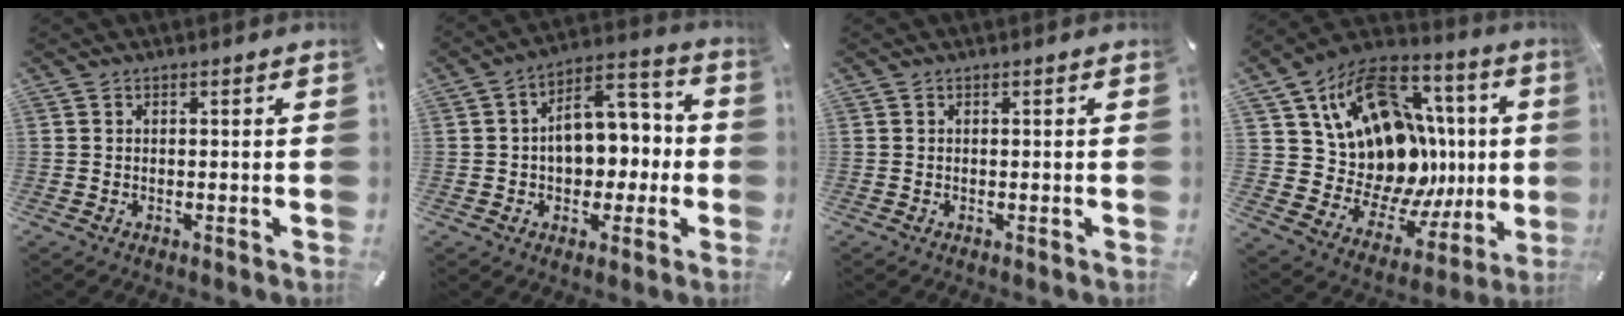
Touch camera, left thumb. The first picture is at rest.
{"total": 11.9, "force": [0.2, 8.8, 8.0], "torque": [-0.096, -0.002, 0.006]}
{"total": 0.0}
{"total": 17.9, "force": [5.1, 13.7, 10.3], "torque": [-0.157, -0.068, 0.118]}